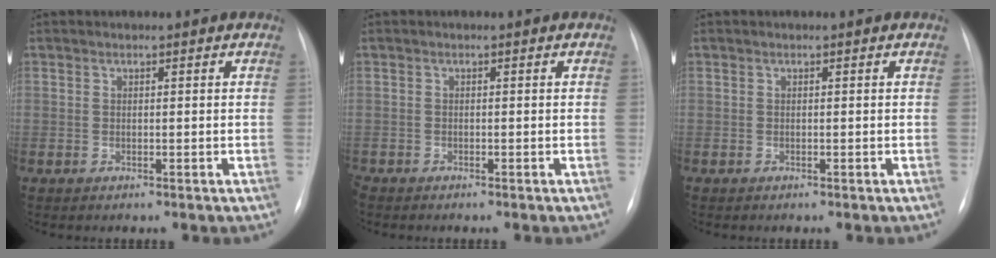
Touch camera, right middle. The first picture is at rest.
{"total": 0.8, "force": [-0.8, 0.1, 0.1], "torque": [-0.004, -0.003, -0.015]}
{"total": 0.0}